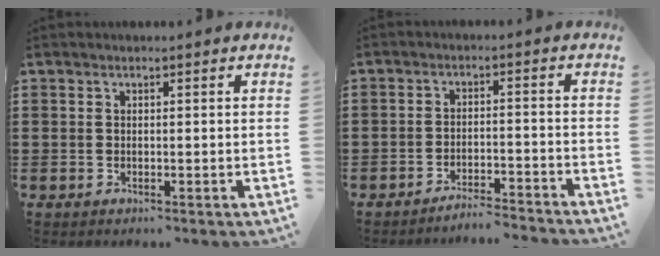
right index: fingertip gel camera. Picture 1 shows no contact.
{"total": 3.6, "force": [-3.6, -0.2, 0.5], "torque": [-0.012, -0.002, -0.075]}